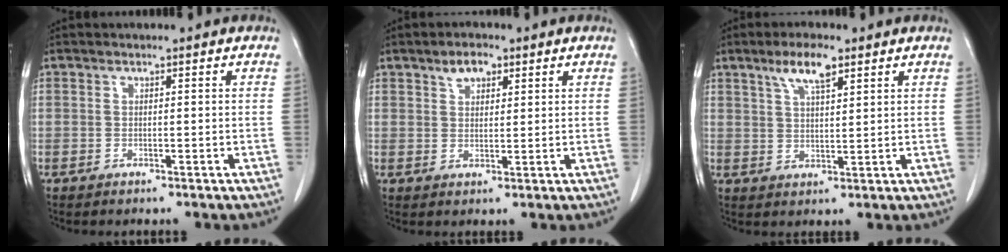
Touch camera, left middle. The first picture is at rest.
{"total": 3.3, "force": [2.1, 1.7, 2.0], "torque": [-0.037, 0.006, 0.038]}
{"total": 5.6, "force": [3.5, 1.2, 4.2], "torque": [-0.084, 0.005, 0.065]}